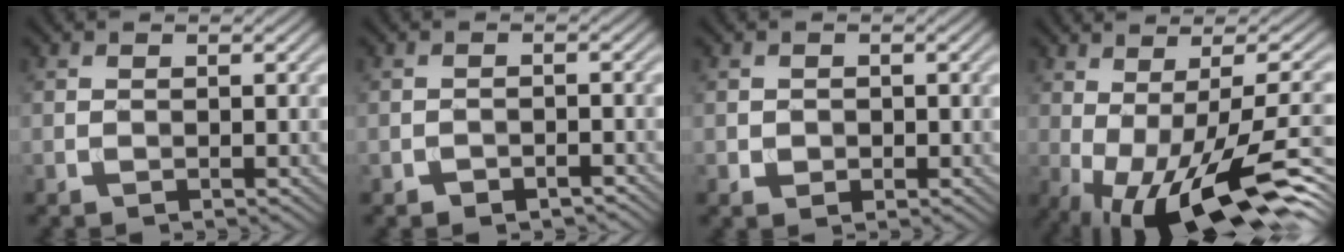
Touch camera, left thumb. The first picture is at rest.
{"total": 1.7, "force": [-1.3, 0.9, 0.7], "torque": [-0.009, 0.002, -0.022]}
{"total": 1.2, "force": [0.0, 1.1, 0.4], "torque": [-0.008, -0.007, -0.001]}
{"total": 15.9, "force": [-3.9, 5.5, 14.4], "torque": [-0.198, -0.008, -0.043]}